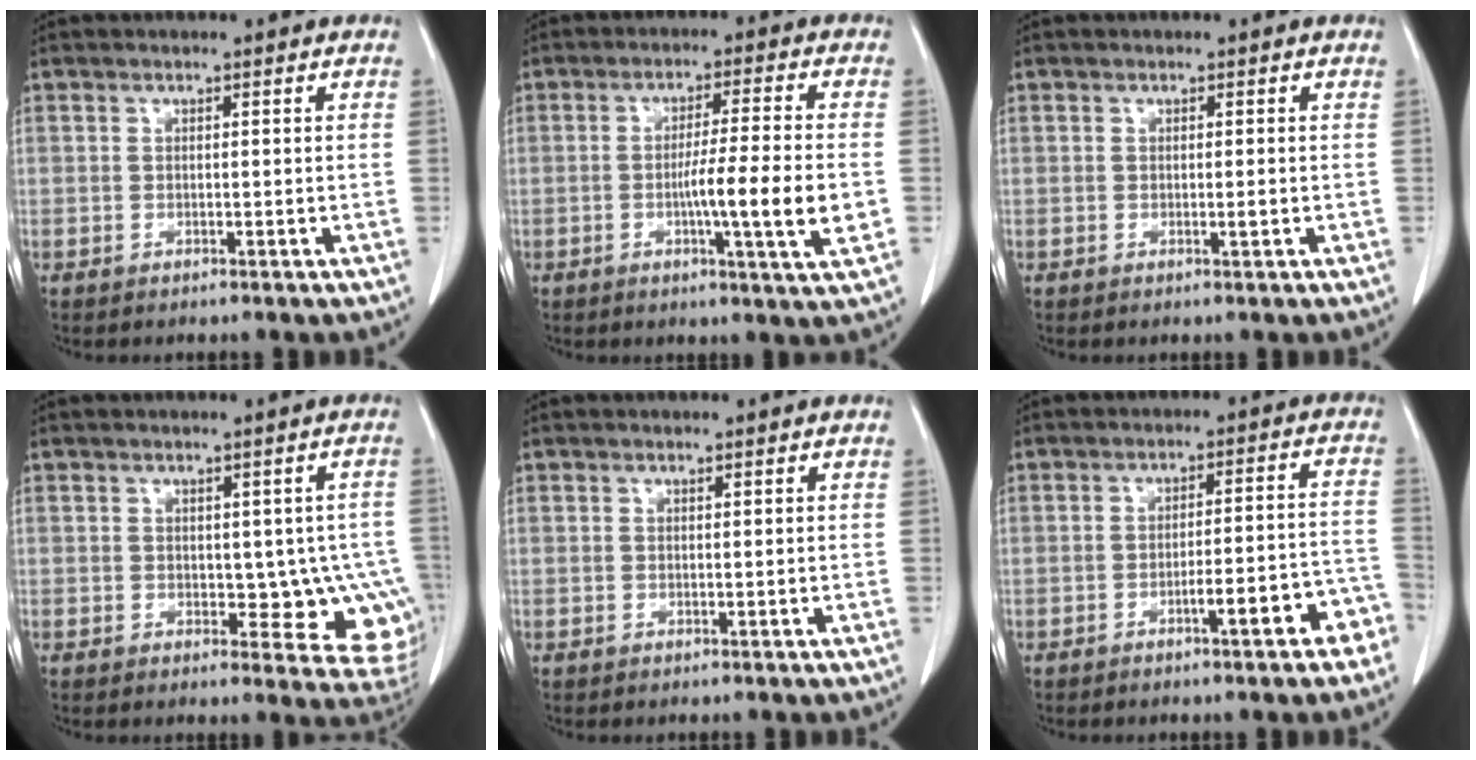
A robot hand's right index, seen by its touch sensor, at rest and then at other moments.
{"total": 10.0, "force": [-1.9, -0.7, 9.8], "torque": [-0.156, -0.012, -0.035]}
{"total": 0.8, "force": [-0.2, 0.0, 0.8], "torque": [-0.013, 0.000, -0.002]}
{"total": 8.9, "force": [-0.9, 4.8, 7.5], "torque": [-0.061, 0.007, -0.002]}
{"total": 0.0}
{"total": 7.6, "force": [-4.3, 1.2, 6.2], "torque": [-0.070, 0.029, -0.052]}